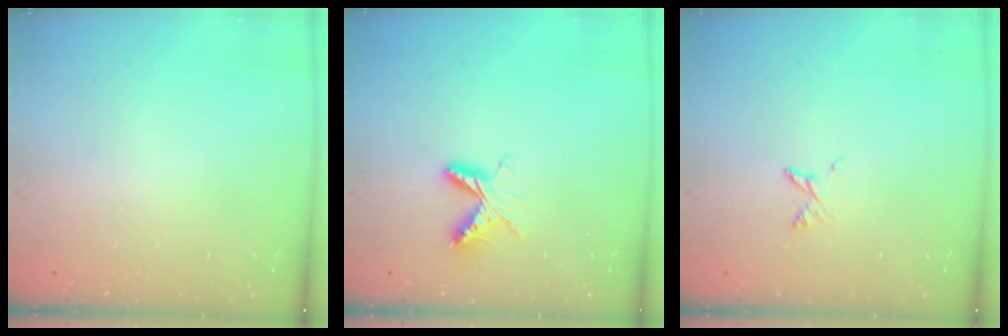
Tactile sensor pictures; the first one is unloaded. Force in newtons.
{"total": 6.6, "press": 6.6, "slide": 0.7}
{"total": 3.6, "press": 3.5, "slide": 0.5}